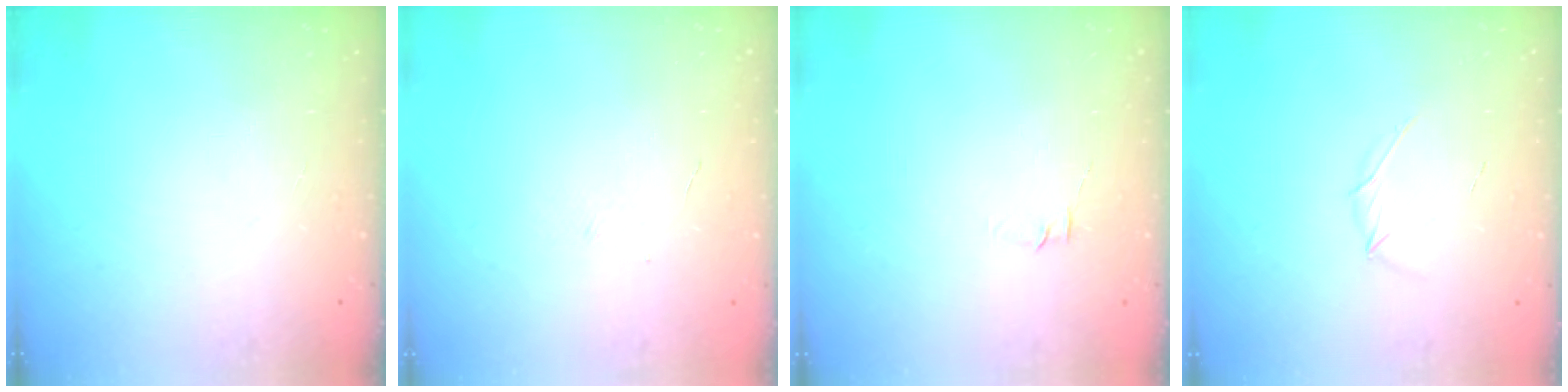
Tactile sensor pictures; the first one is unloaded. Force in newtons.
{"total": 2.2, "press": 2.1, "slide": 0.6}
{"total": 3.8, "press": 3.7, "slide": 0.9}
{"total": 3.2, "press": 3.1, "slide": 0.8}